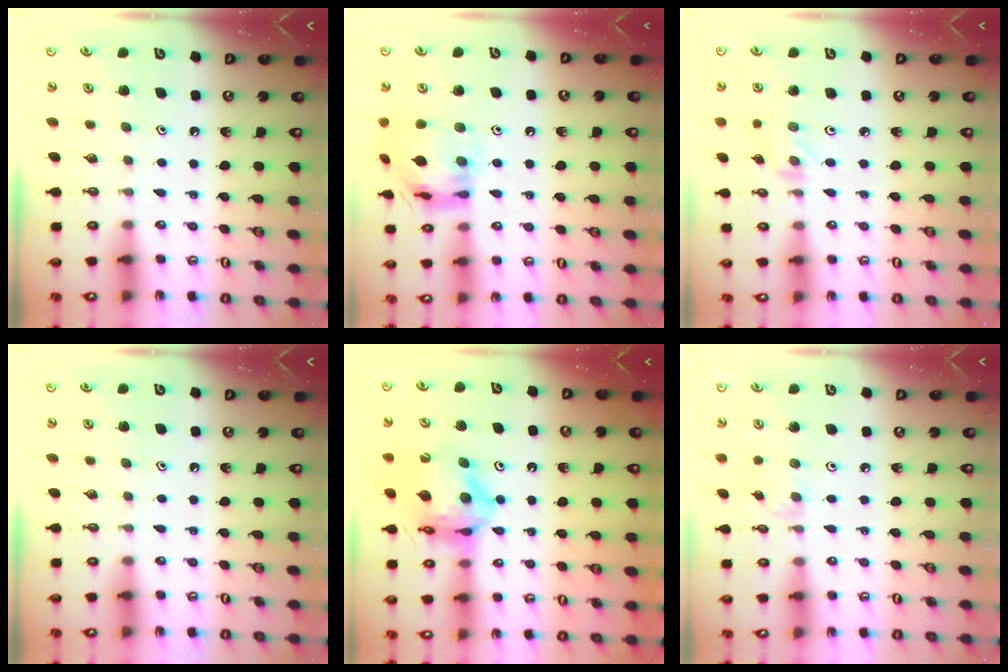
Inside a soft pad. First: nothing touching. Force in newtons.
{"total": 15.9, "press": 15.8, "slide": 1.4}
{"total": 0.9, "press": 0.9, "slide": 0.2}
{"total": 0.0}
{"total": 13.2, "press": 13.2, "slide": 1.2}
{"total": 2.1, "press": 2.1, "slide": 0.4}